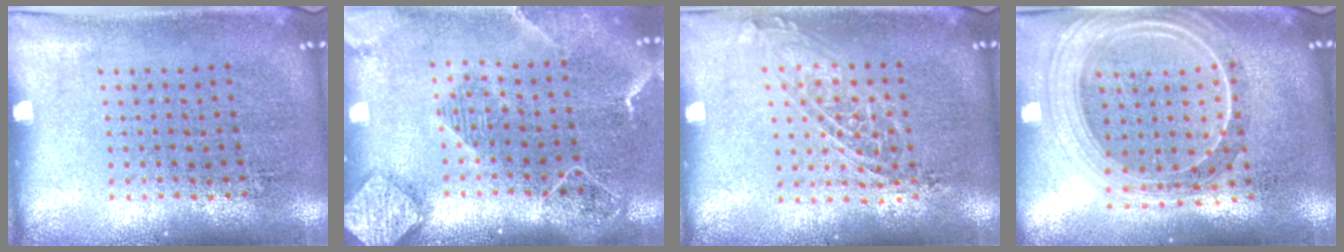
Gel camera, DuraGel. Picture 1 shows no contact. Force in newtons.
{"total": 2.3, "press": 2.0, "slide": 1.1}
{"total": 1.4, "press": 1.2, "slide": 0.7}
{"total": 2.5, "press": 2.1, "slide": 1.3}